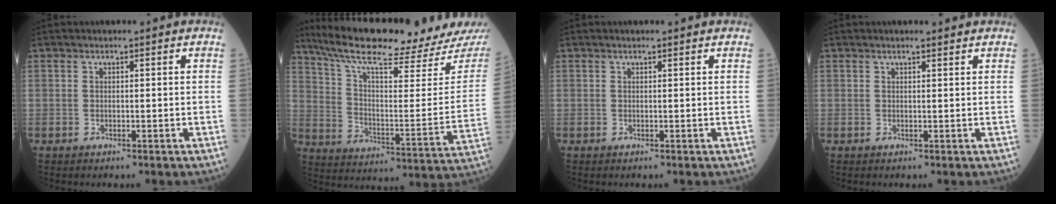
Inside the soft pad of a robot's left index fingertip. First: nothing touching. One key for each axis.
{"total": 23.3, "fx": 20.8, "fy": 0.5, "fz": 10.6, "tx": -0.178, "ty": -0.057, "tz": 0.302}
{"total": 0.9, "fx": 0.8, "fy": 0.0, "fz": 0.4, "tx": -0.009, "ty": 0.008, "tz": 0.012}
{"total": 1.3, "fx": 1.3, "fy": 0.0, "fz": 0.4, "tx": -0.010, "ty": 0.005, "tz": 0.019}